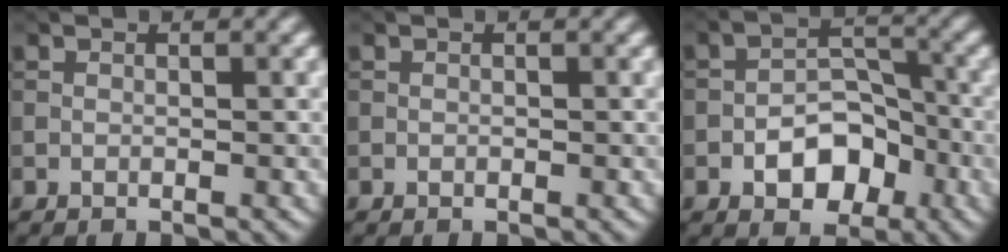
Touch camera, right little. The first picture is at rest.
{"total": 0.0}
{"total": 5.4, "force": [-2.3, 3.2, 3.6], "torque": [-0.045, 0.006, -0.041]}